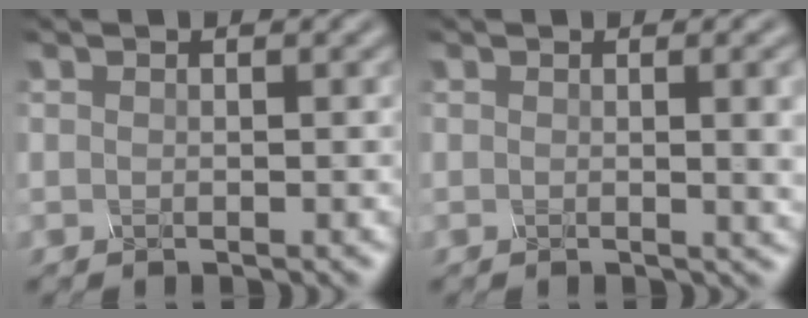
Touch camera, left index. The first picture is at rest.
{"total": 4.6, "force": [0.4, 1.7, 4.2], "torque": [-0.032, 0.003, 0.006]}